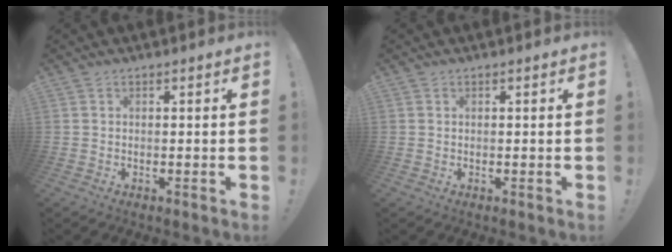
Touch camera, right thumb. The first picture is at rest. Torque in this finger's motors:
{"motor_torque": [0.11, -0.11, -0.13, 0.07, 0.00]}